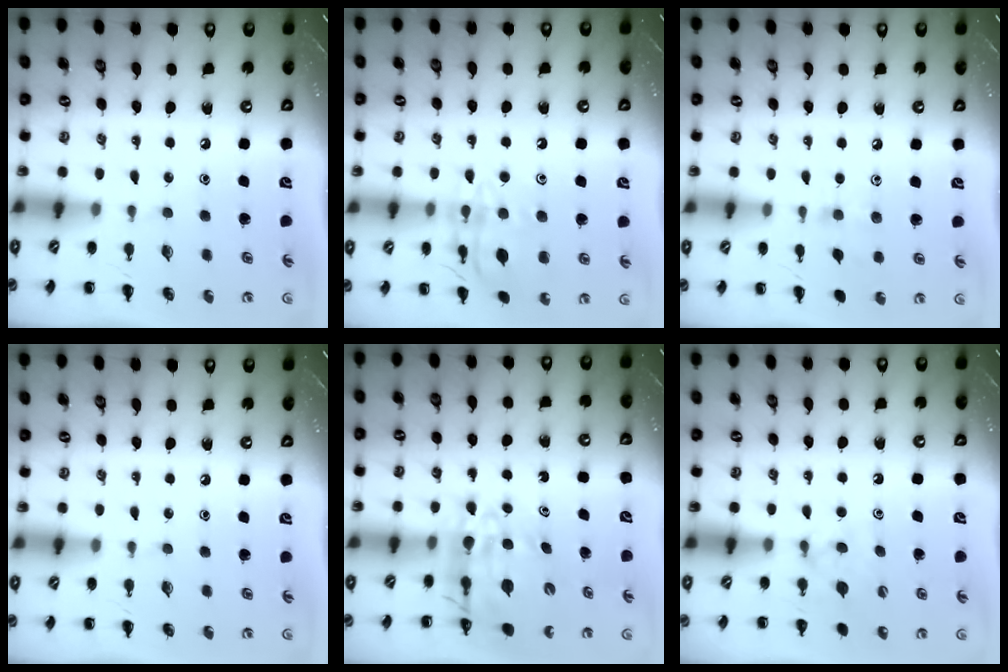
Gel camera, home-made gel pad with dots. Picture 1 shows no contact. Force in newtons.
{"total": 14.2, "press": 14.1, "slide": 0.9}
{"total": 5.7, "press": 5.5, "slide": 1.7}
{"total": 0.0}
{"total": 12.2, "press": 11.5, "slide": 3.9}
{"total": 5.3, "press": 5.1, "slide": 1.6}